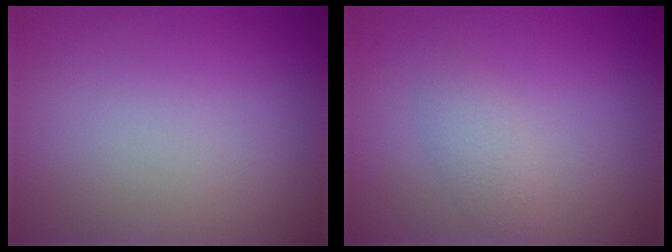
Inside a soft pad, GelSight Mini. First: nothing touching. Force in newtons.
{"total": 1.7, "press": 1.7, "slide": 0.1}